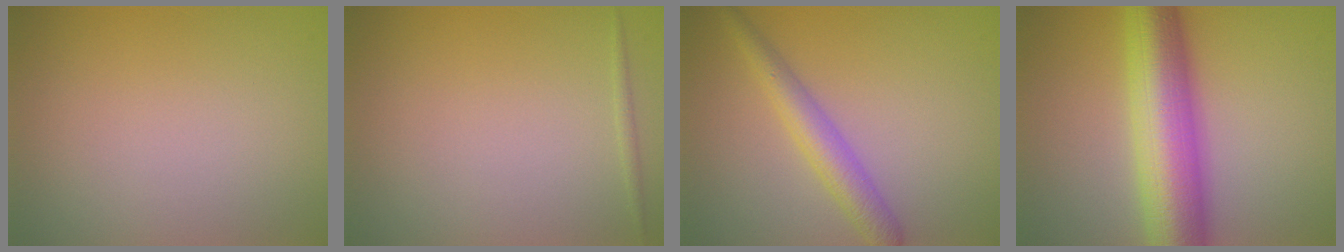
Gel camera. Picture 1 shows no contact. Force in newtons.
{"total": 0.6, "press": 0.6, "slide": 0.0}
{"total": 3.3, "press": 3.3, "slide": 0.1}
{"total": 10.0, "press": 10.0, "slide": 0.2}